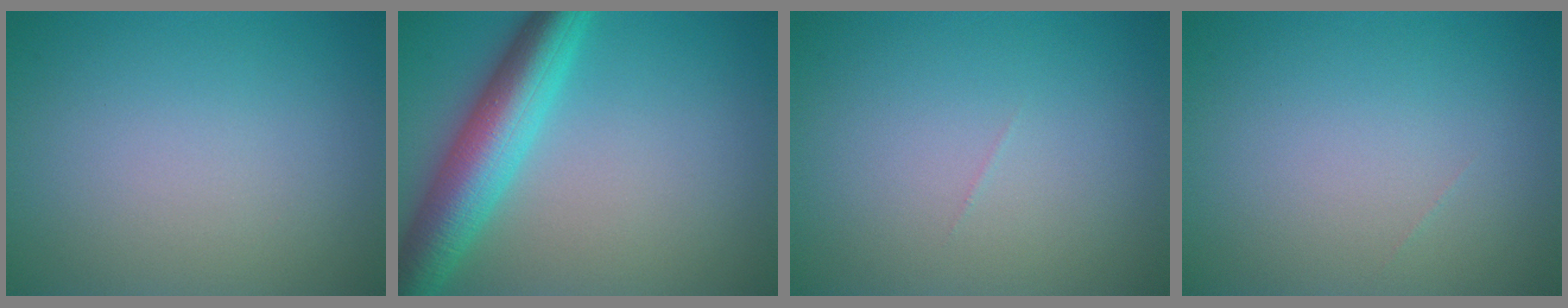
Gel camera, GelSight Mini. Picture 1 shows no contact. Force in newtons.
{"total": 7.4, "press": 7.4, "slide": 0.2}
{"total": 0.0}
{"total": 0.0}